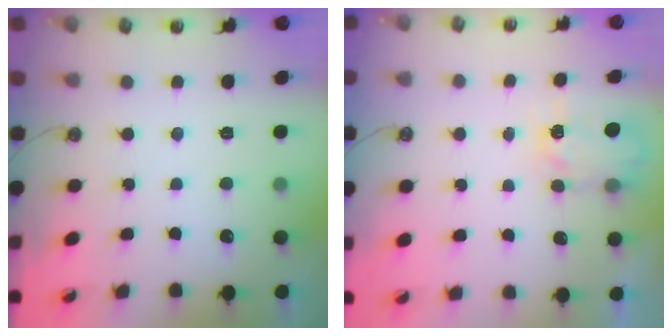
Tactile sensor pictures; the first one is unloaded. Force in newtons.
{"total": 4.3, "press": 4.3, "slide": 0.4}